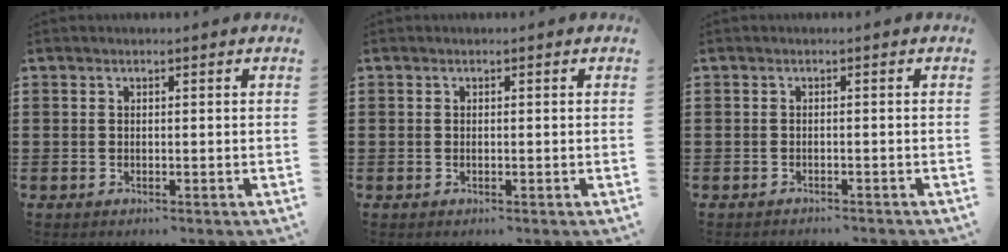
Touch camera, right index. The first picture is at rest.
{"total": 0.0}
{"total": 0.8, "force": [-0.8, 0.1, 0.1], "torque": [-0.004, 0.000, -0.016]}